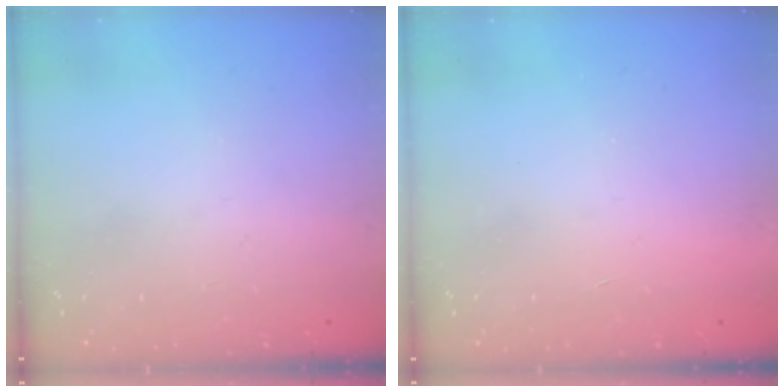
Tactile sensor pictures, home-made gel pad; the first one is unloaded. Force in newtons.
{"total": 1.7, "press": 1.7, "slide": 0.1}